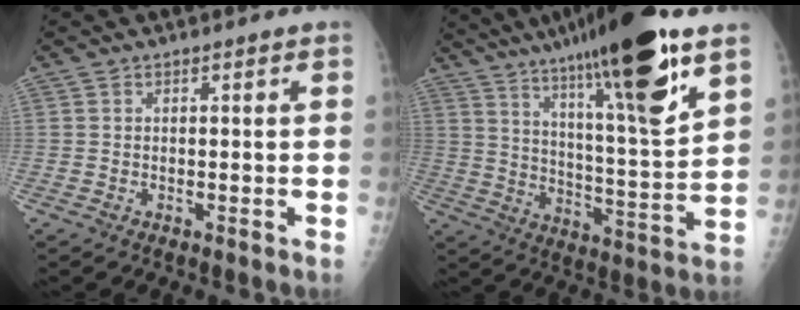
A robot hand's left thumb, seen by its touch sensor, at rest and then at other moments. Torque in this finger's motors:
{"motor_torque": [2.44, 1.46, 1.67, -1.10, 0.56]}